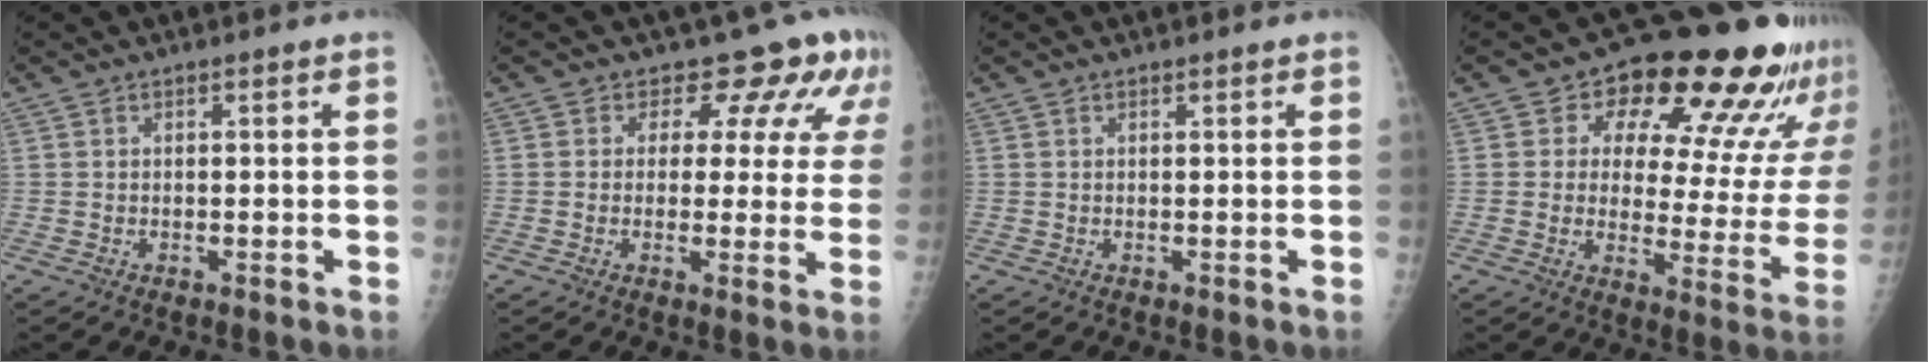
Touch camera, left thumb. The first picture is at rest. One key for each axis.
{"total": 9.2, "fx": 6.7, "fy": 5.5, "fz": 3.2, "tx": 0.007, "ty": -0.028, "tz": 0.055}
{"total": 0.6, "fx": 0.4, "fy": 0.1, "fz": 0.3, "tx": -0.005, "ty": -0.001, "tz": 0.007}
{"total": 21.2, "fx": 13.8, "fy": 9.8, "fz": 12.8, "tx": -0.116, "ty": -0.065, "tz": 0.167}